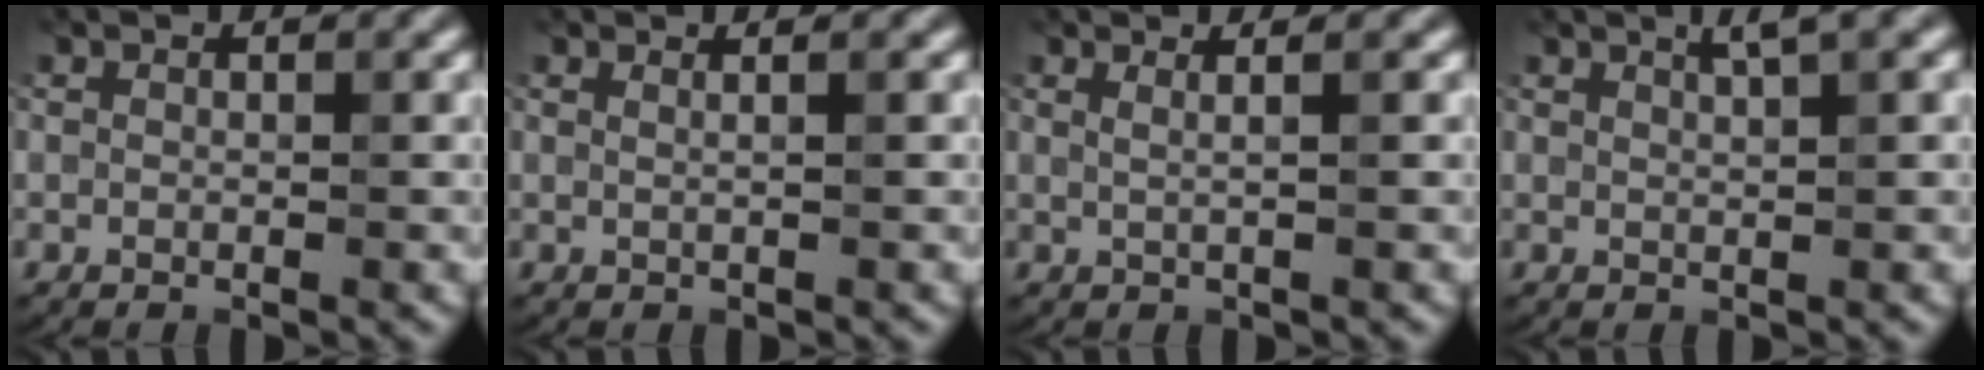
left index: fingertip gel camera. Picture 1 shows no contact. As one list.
[{"total": 2.3, "force": [1.1, 1.3, 1.6], "torque": [0.000, 0.014, -0.016]}, {"total": 2.3, "force": [1.0, 1.0, 1.8], "torque": [-0.011, 0.006, -0.014]}, {"total": 1.6, "force": [1.1, 0.0, 1.2], "torque": [-0.012, 0.007, 0.021]}]